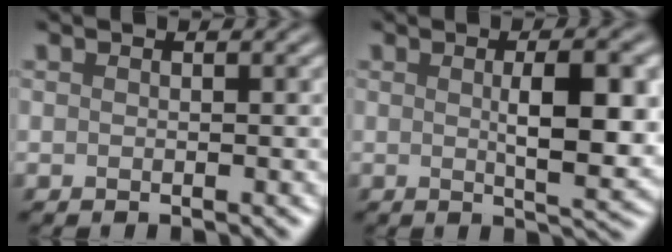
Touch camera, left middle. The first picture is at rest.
{"total": 6.8, "force": [0.5, 1.8, 6.5], "torque": [-0.092, 0.000, 0.012]}